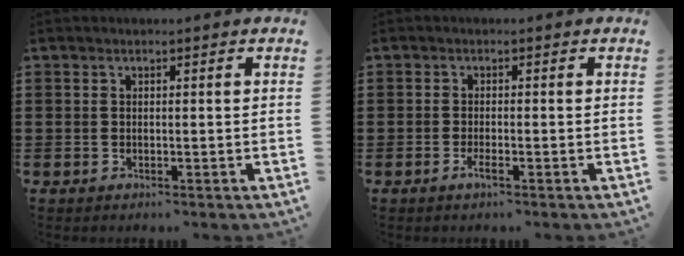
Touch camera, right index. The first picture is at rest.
{"total": 1.5, "force": [-0.8, 0.1, 1.3], "torque": [-0.031, -0.009, -0.016]}